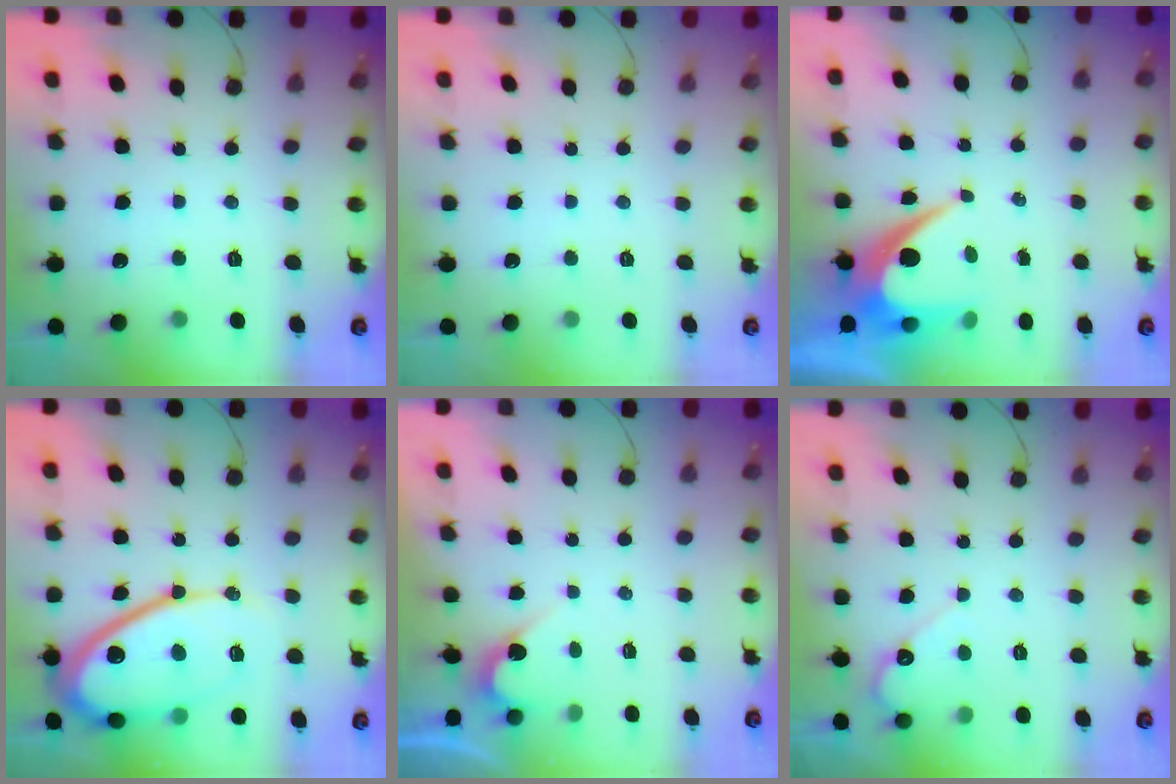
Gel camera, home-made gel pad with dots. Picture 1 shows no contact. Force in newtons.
{"total": 0.0}
{"total": 9.3, "press": 9.3, "slide": 0.7}
{"total": 20.0, "press": 20.0, "slide": 1.8}
{"total": 2.8, "press": 2.8, "slide": 0.2}
{"total": 4.0, "press": 4.0, "slide": 0.4}